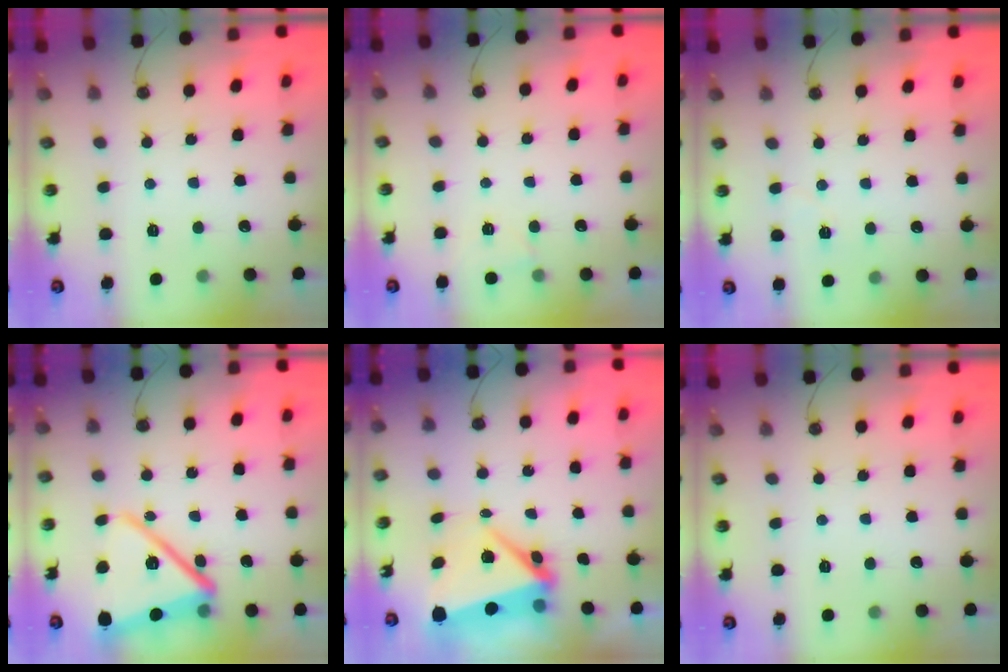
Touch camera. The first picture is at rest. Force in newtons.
{"total": 1.8, "press": 1.6, "slide": 0.8}
{"total": 3.9, "press": 3.7, "slide": 1.3}
{"total": 19.9, "press": 19.9, "slide": 1.5}
{"total": 7.5, "press": 7.4, "slide": 0.9}
{"total": 0.0}